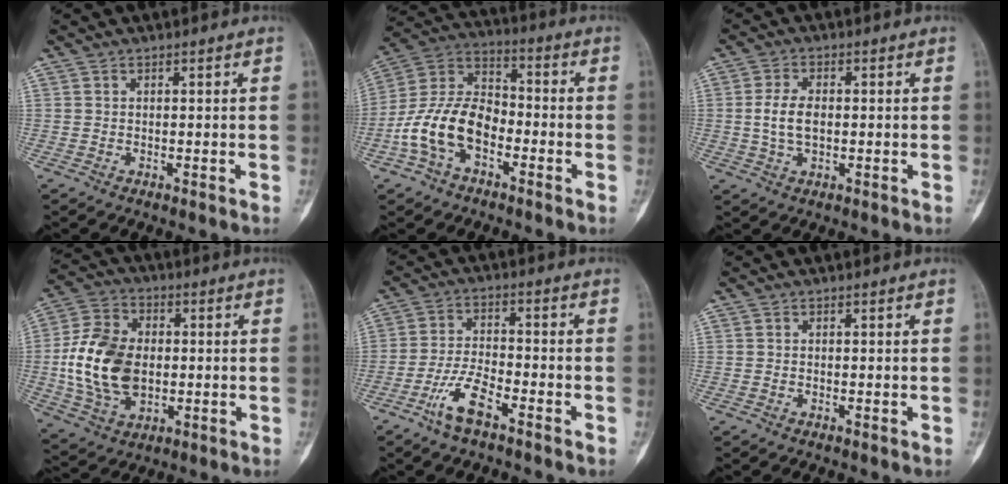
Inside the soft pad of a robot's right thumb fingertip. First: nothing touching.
{"total": 14.3, "force": [-5.1, 8.8, 10.0], "torque": [-0.191, 0.051, -0.104]}
{"total": 5.6, "force": [-0.1, 3.2, 4.5], "torque": [-0.095, 0.004, -0.003]}
{"total": 16.5, "force": [-0.6, 11.1, 12.1], "torque": [-0.223, 0.009, -0.007]}
{"total": 7.5, "force": [-4.6, 2.3, 5.4], "torque": [-0.114, 0.023, -0.091]}
{"total": 0.0}